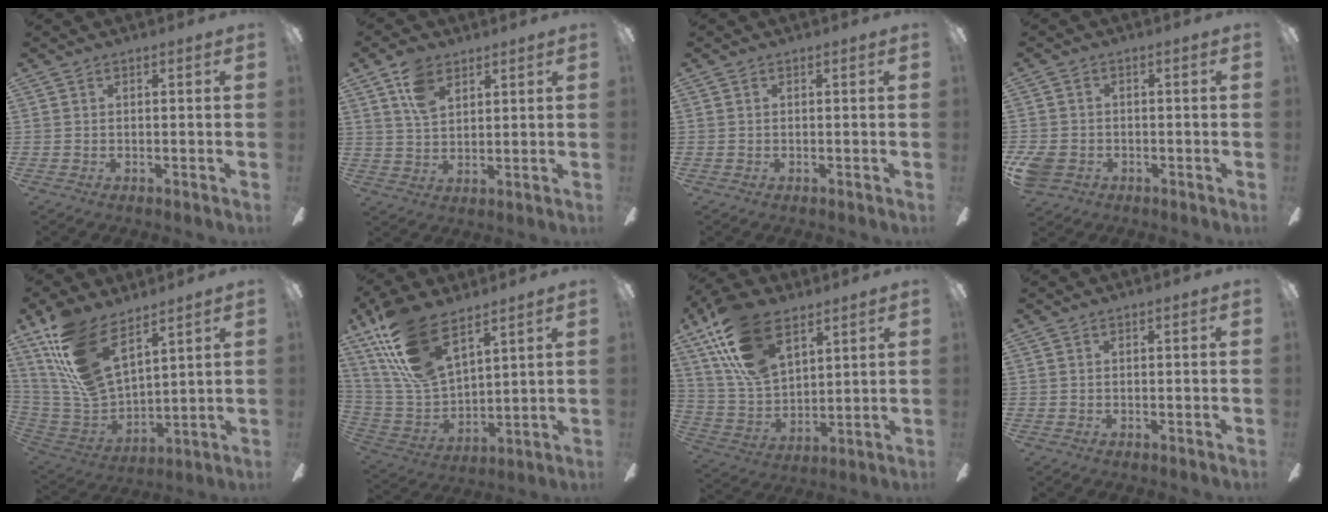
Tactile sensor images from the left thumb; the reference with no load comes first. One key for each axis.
{"total": 8.0, "fx": 4.6, "fy": 4.8, "fz": 4.4, "tx": -0.085, "ty": -0.002, "tz": 0.087}
{"total": 0.0}
{"total": 5.0, "fx": -2.2, "fy": 3.7, "fz": 2.5, "tx": -0.063, "ty": 0.009, "tz": -0.043}
{"total": 18.6, "fx": 12.0, "fy": 8.0, "fz": 11.8, "tx": -0.271, "ty": -0.066, "tz": 0.220}
{"total": 19.2, "fx": 12.9, "fy": 8.2, "fz": 11.6, "tx": -0.267, "ty": -0.059, "tz": 0.235}
{"total": 20.2, "fx": 11.5, "fy": 11.1, "fz": 12.4, "tx": -0.263, "ty": -0.038, "tz": 0.211}
{"total": 0.0}